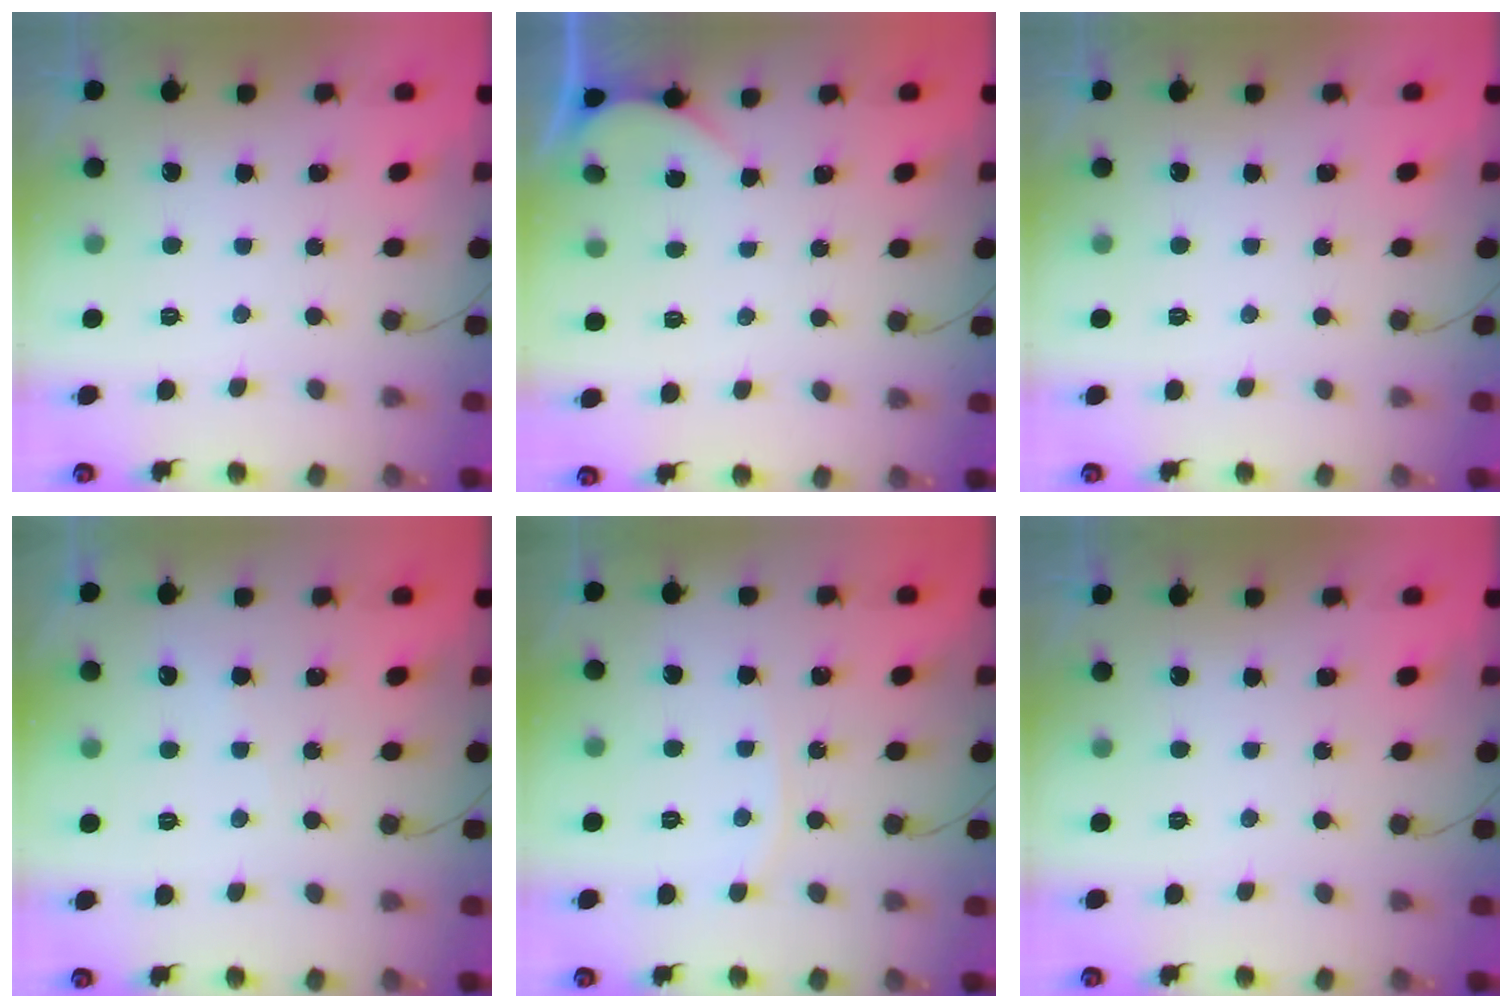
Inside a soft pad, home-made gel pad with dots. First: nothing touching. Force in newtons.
{"total": 2.3, "press": 2.3, "slide": 0.2}
{"total": 0.0}
{"total": 1.8, "press": 1.7, "slide": 0.4}
{"total": 2.3, "press": 2.3, "slide": 0.3}
{"total": 0.0}